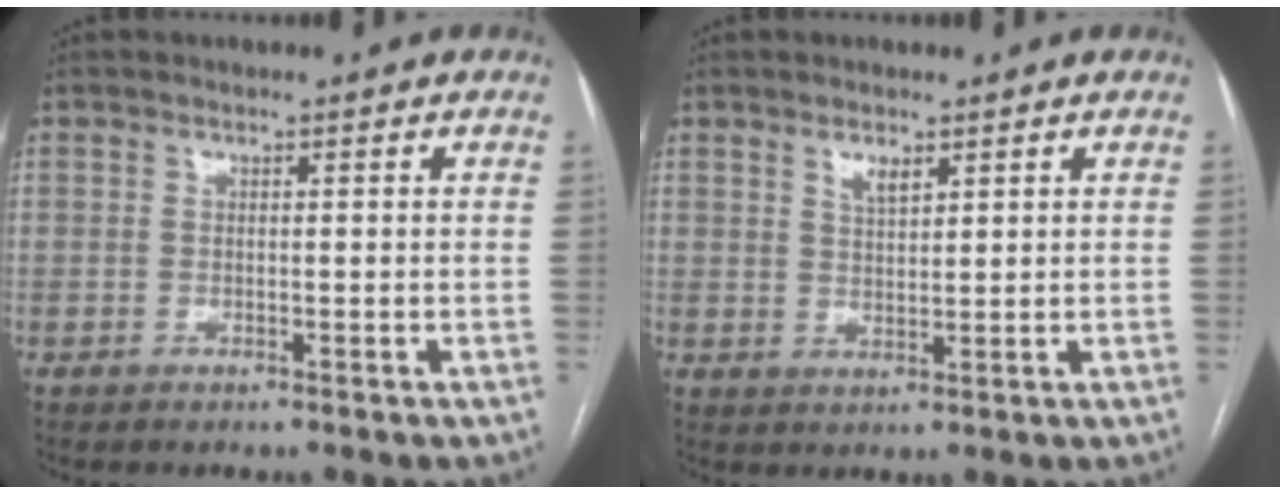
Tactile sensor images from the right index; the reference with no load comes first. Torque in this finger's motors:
{"motor_torque": [0.05, 0.07, 0.04, 0.02]}